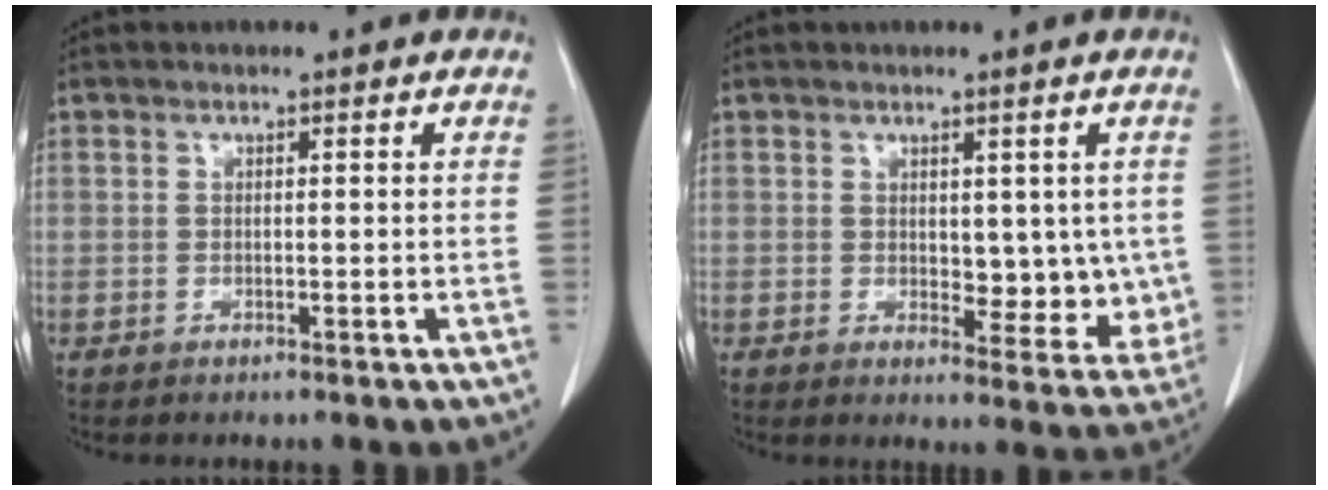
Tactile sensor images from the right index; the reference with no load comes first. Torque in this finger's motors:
{"motor_torque": [0.01, 0.22, 0.10, 0.00]}